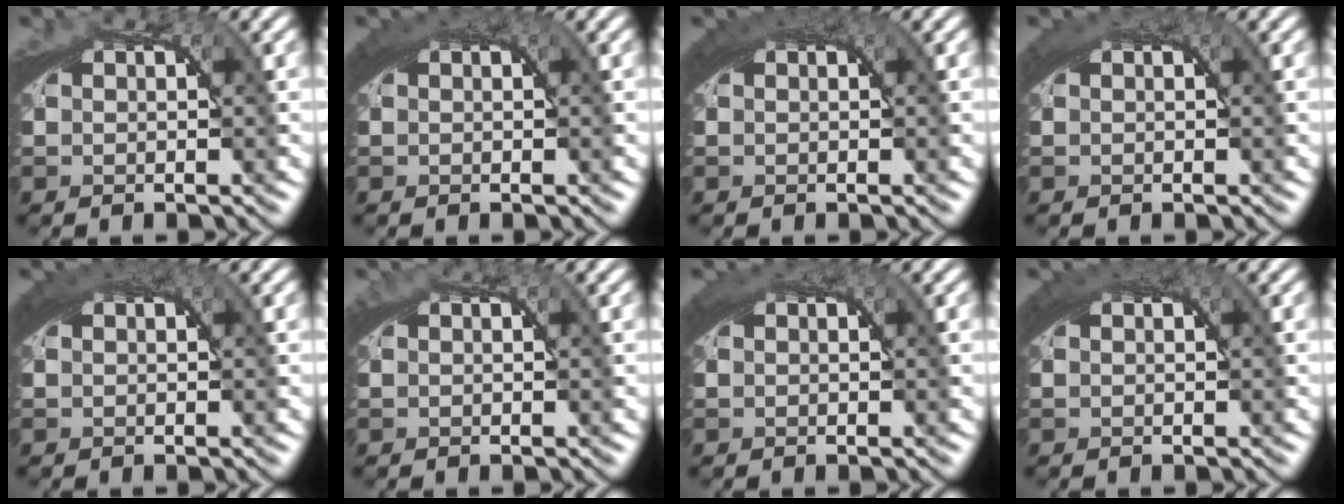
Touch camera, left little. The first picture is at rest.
{"total": 2.3, "force": [1.2, 0.6, 1.9], "torque": [-0.022, 0.010, 0.014]}
{"total": 2.8, "force": [1.4, 0.7, 2.3], "torque": [-0.026, 0.013, 0.016]}
{"total": 1.8, "force": [1.1, 0.3, 1.4], "torque": [-0.015, 0.009, 0.013]}
{"total": 2.7, "force": [1.3, 0.7, 2.2], "torque": [-0.027, 0.012, 0.016]}
{"total": 0.0}
{"total": 1.9, "force": [1.0, 0.5, 1.5], "torque": [-0.018, 0.008, 0.013]}
{"total": 2.5, "force": [1.3, 0.6, 2.0], "torque": [-0.023, 0.012, 0.015]}